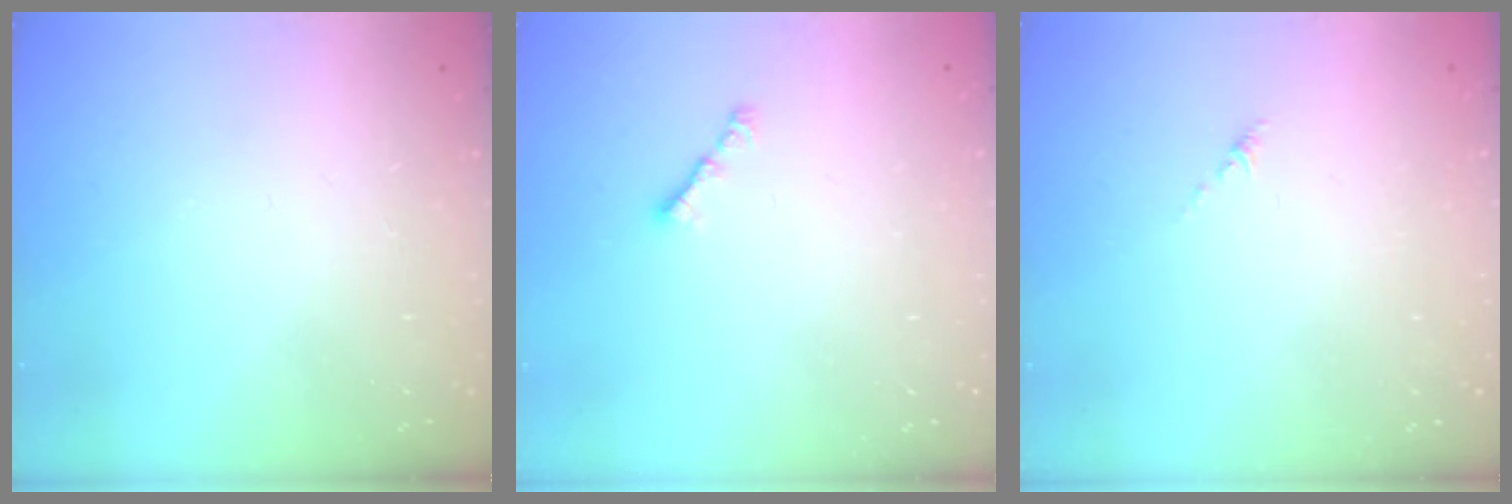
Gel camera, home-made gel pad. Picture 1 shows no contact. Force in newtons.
{"total": 1.9, "press": 1.8, "slide": 0.6}
{"total": 0.0}